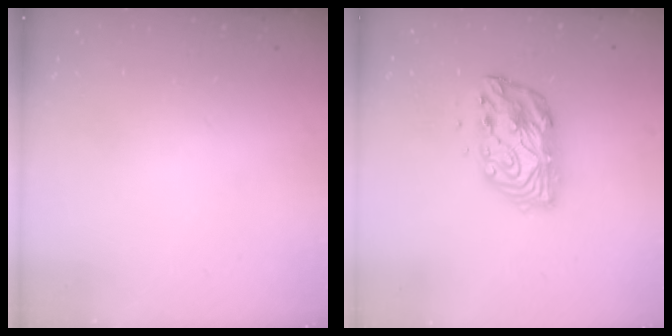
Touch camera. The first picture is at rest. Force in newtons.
{"total": 11.1, "press": 11.1, "slide": 0.8}